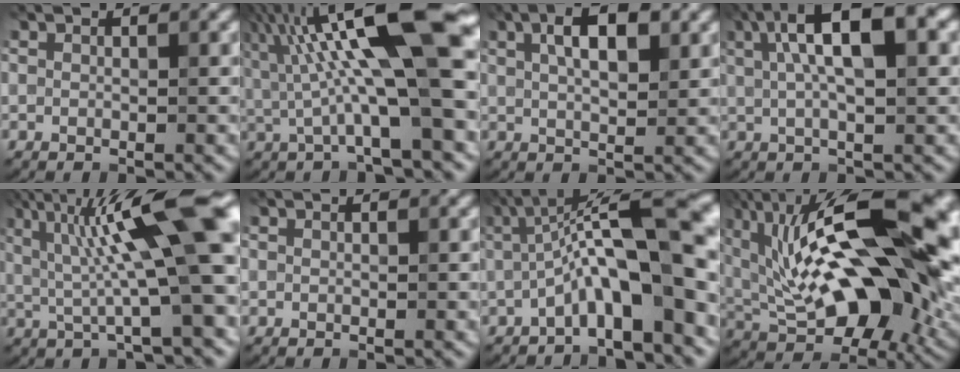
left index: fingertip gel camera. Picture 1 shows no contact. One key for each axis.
{"total": 13.6, "fx": 2.4, "fy": 3.0, "fz": 13.1, "tx": -0.214, "ty": 0.017, "tz": 0.043}
{"total": 4.5, "fx": 1.5, "fy": 1.7, "fz": 3.9, "tx": -0.069, "ty": 0.009, "tz": 0.027}
{"total": 8.3, "fx": 2.1, "fy": 2.6, "fz": 7.6, "tx": -0.125, "ty": 0.022, "tz": 0.032}
{"total": 11.5, "fx": 1.9, "fy": 2.0, "fz": 11.2, "tx": -0.182, "ty": 0.013, "tz": 0.037}
{"total": 0.0}
{"total": 9.9, "fx": -1.6, "fy": 2.3, "fz": 9.5, "tx": -0.143, "ty": 0.025, "tz": -0.028}
{"total": 20.2, "fx": 4.7, "fy": 9.2, "fz": 17.4, "tx": -0.298, "ty": 0.038, "tz": 0.084}